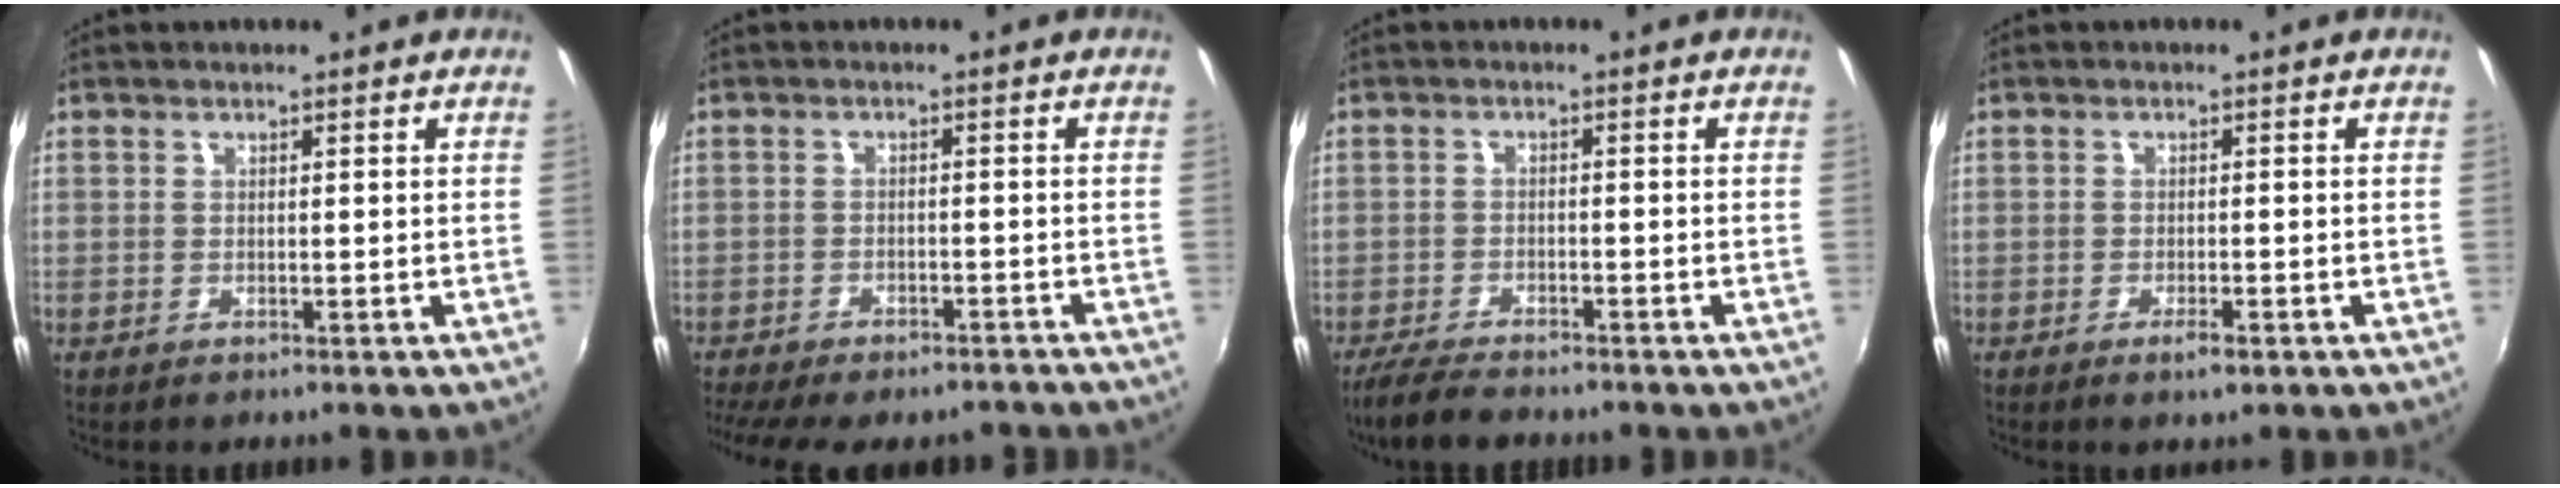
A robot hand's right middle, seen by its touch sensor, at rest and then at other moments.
{"total": 13.4, "force": [-11.4, 3.9, 5.9], "torque": [-0.127, -0.026, -0.155]}
{"total": 6.5, "force": [-5.6, 1.3, 2.9], "torque": [-0.082, -0.019, -0.101]}
{"total": 2.2, "force": [-1.3, 0.5, 1.7], "torque": [-0.033, -0.003, -0.021]}